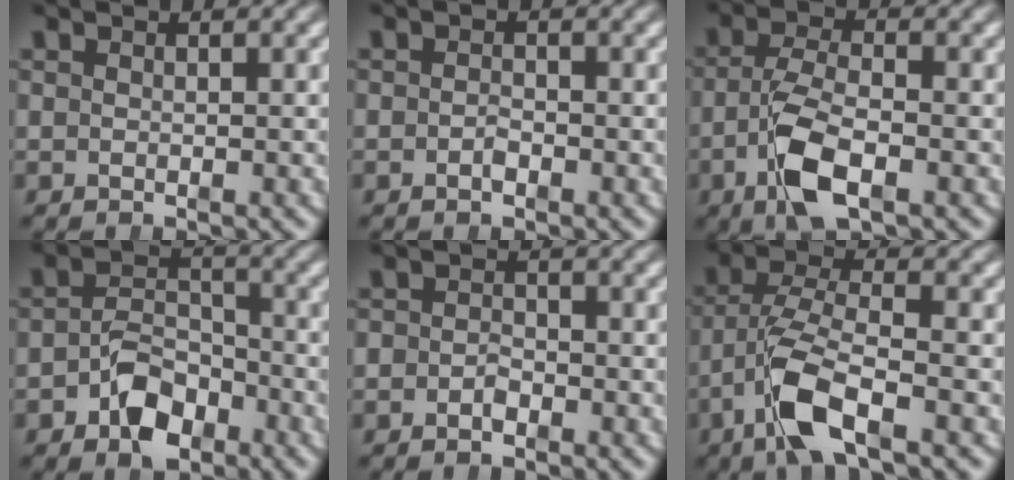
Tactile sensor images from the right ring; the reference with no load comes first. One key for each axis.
{"total": 1.1, "fx": -0.7, "fy": 0.6, "fz": 0.6, "tx": -0.012, "ty": -0.003, "tz": -0.012}
{"total": 5.6, "fx": -2.2, "fy": 2.2, "fz": 4.7, "tx": -0.091, "ty": -0.018, "tz": -0.031}
{"total": 4.6, "fx": -2.8, "fy": 2.8, "fz": 2.5, "tx": -0.031, "ty": -0.011, "tz": -0.045}
{"total": 1.9, "fx": -1.1, "fy": 1.4, "fz": 0.6, "tx": -0.015, "ty": -0.009, "tz": -0.019}
{"total": 5.4, "fx": -1.7, "fy": 2.1, "fz": 4.7, "tx": -0.110, "ty": -0.026, "tz": -0.018}